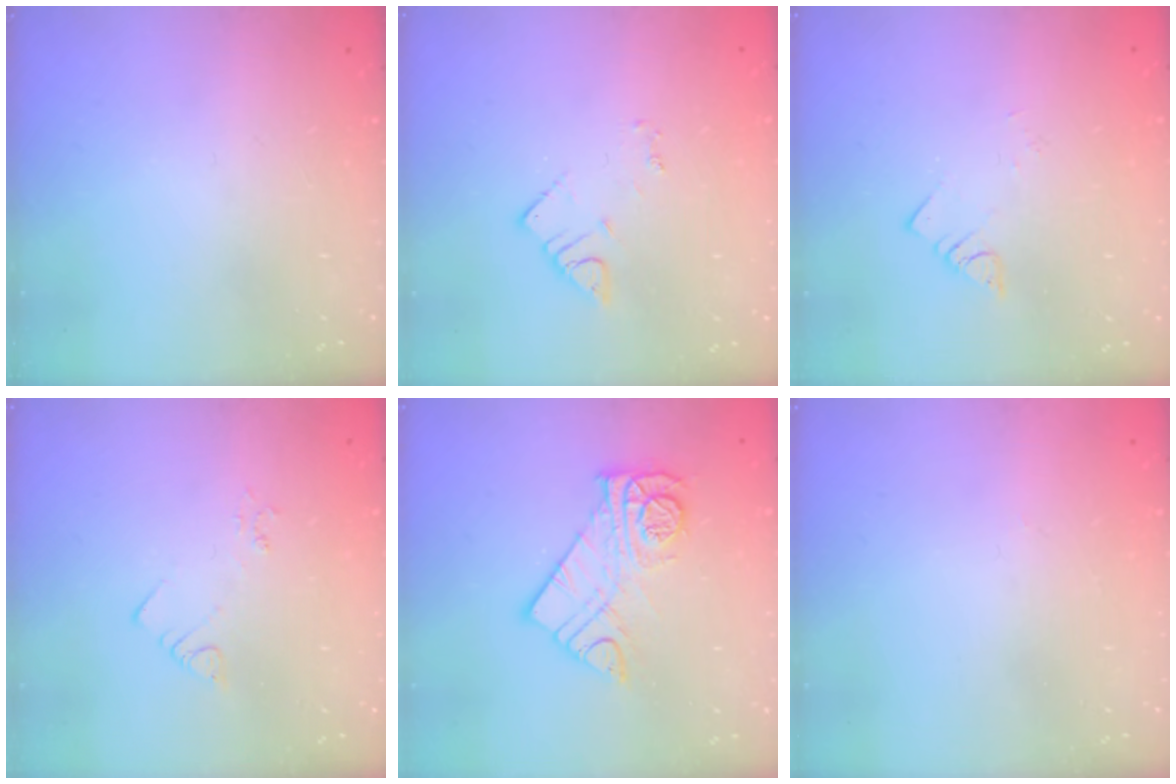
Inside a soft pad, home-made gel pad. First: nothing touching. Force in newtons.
{"total": 3.4, "press": 3.4, "slide": 0.6}
{"total": 1.9, "press": 1.9, "slide": 0.1}
{"total": 2.4, "press": 2.4, "slide": 0.4}
{"total": 11.4, "press": 11.4, "slide": 1.0}
{"total": 0.0}